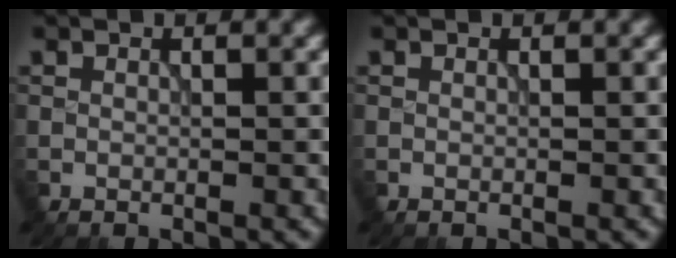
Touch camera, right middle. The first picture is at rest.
{"total": 0.0}